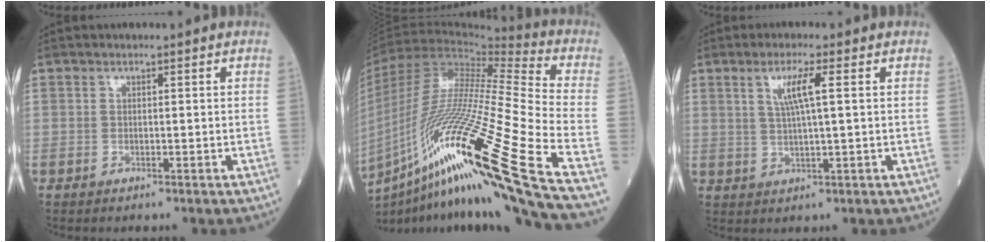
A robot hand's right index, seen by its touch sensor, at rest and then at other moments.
{"total": 30.9, "force": [-15.0, -0.2, 27.1], "torque": [-0.494, -0.058, -0.274]}
{"total": 4.6, "force": [1.6, -0.1, 4.3], "torque": [-0.083, 0.002, 0.030]}